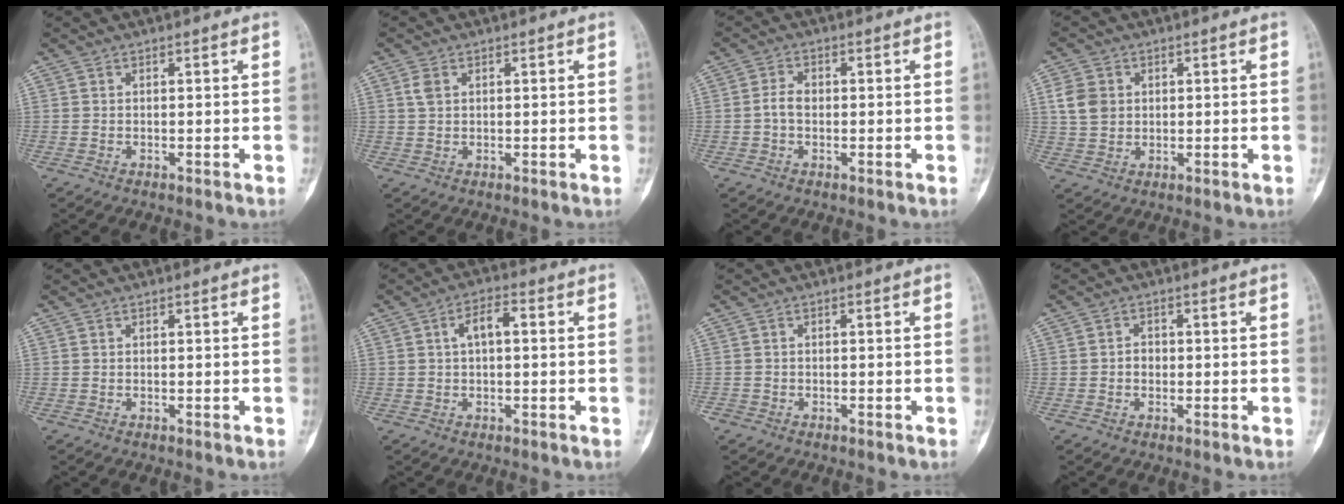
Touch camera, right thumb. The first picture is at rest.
{"total": 2.0, "force": [0.8, 1.3, 1.4], "torque": [-0.029, 0.006, 0.019]}
{"total": 2.8, "force": [-0.4, 1.9, 2.1], "torque": [-0.037, 0.010, -0.012]}
{"total": 5.6, "force": [1.2, 4.6, 2.9], "torque": [-0.040, 0.000, 0.023]}
{"total": 0.0}
{"total": 4.9, "force": [0.8, 2.3, 4.3], "torque": [-0.074, 0.017, 0.006]}
{"total": 1.0, "force": [-0.7, 0.7, 0.0], "torque": [0.002, 0.003, -0.017]}
{"total": 1.8, "force": [-0.3, 1.5, 0.9], "torque": [-0.004, 0.006, -0.008]}